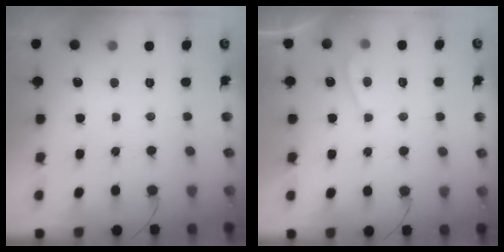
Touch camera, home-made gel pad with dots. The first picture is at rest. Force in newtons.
{"total": 2.7, "press": 2.6, "slide": 0.8}